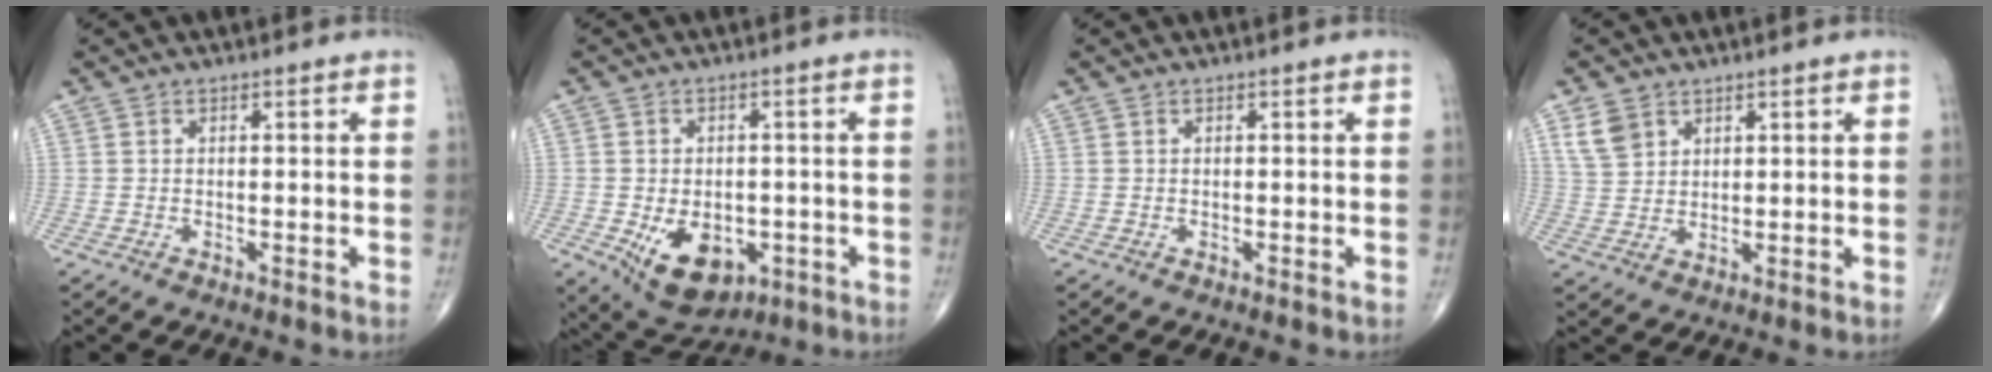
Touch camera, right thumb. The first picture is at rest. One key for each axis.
{"total": 10.9, "fx": -3.6, "fy": 7.2, "fz": 7.3, "tx": -0.090, "ty": 0.005, "tz": -0.038}
{"total": 0.0}
{"total": 5.0, "fx": 2.9, "fy": 3.5, "fz": 2.1, "tx": -0.030, "ty": -0.011, "tz": 0.063}